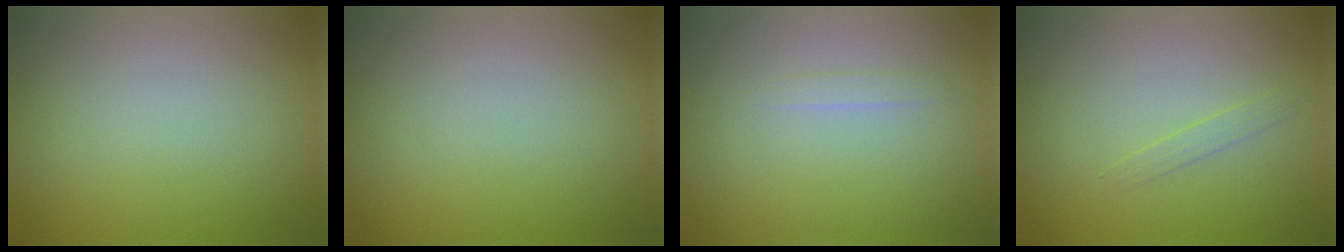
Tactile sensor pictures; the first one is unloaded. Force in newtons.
{"total": 0.0}
{"total": 0.6, "press": 0.6, "slide": 0.0}
{"total": 0.8, "press": 0.8, "slide": 0.1}